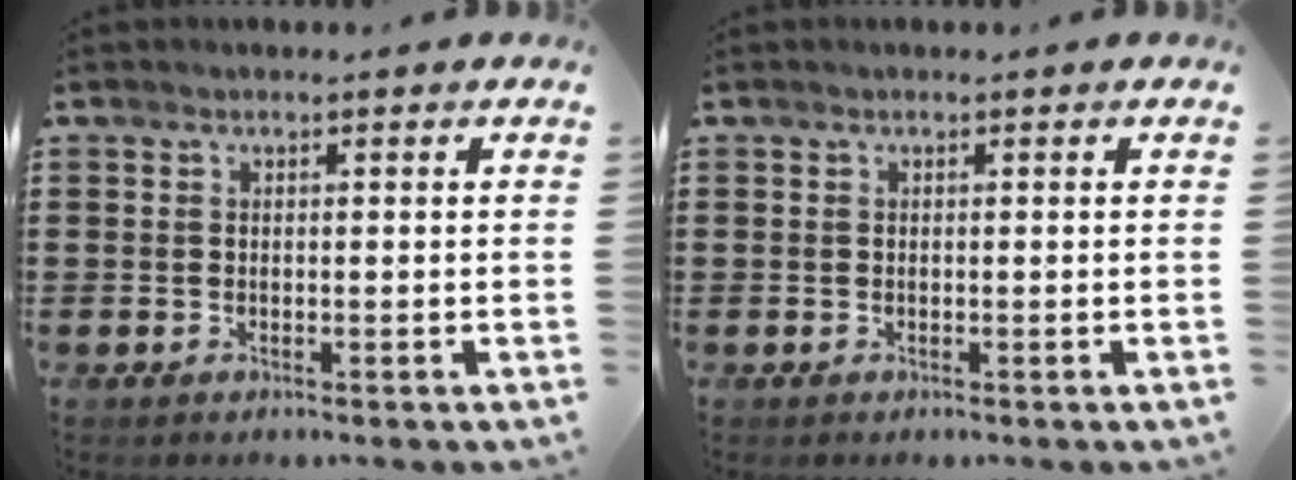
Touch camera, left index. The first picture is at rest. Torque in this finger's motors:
{"motor_torque": [-0.02, 0.00, 0.00, 0.01]}